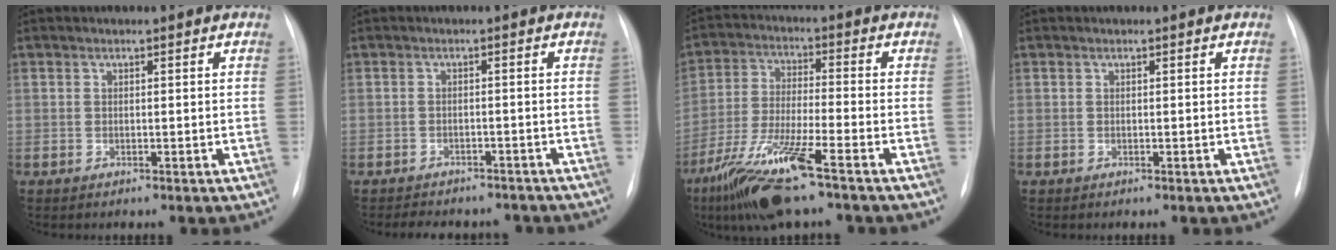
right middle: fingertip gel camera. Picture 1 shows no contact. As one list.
[{"total": 8.4, "force": [-7.5, 3.1, 2.0], "torque": [-0.034, 0.006, -0.087]}, {"total": 12.6, "force": [-7.8, 0.7, 9.9], "torque": [-0.205, -0.033, -0.147]}, {"total": 0.0}]